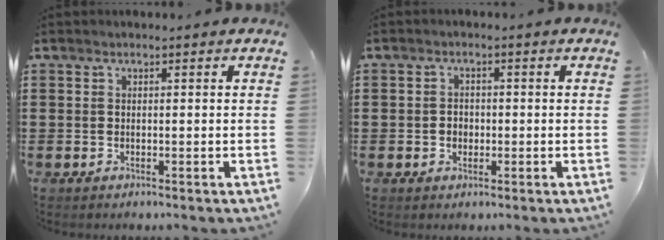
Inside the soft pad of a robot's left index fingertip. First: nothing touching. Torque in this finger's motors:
{"motor_torque": [0.38, 0.26, 0.17, 0.02]}